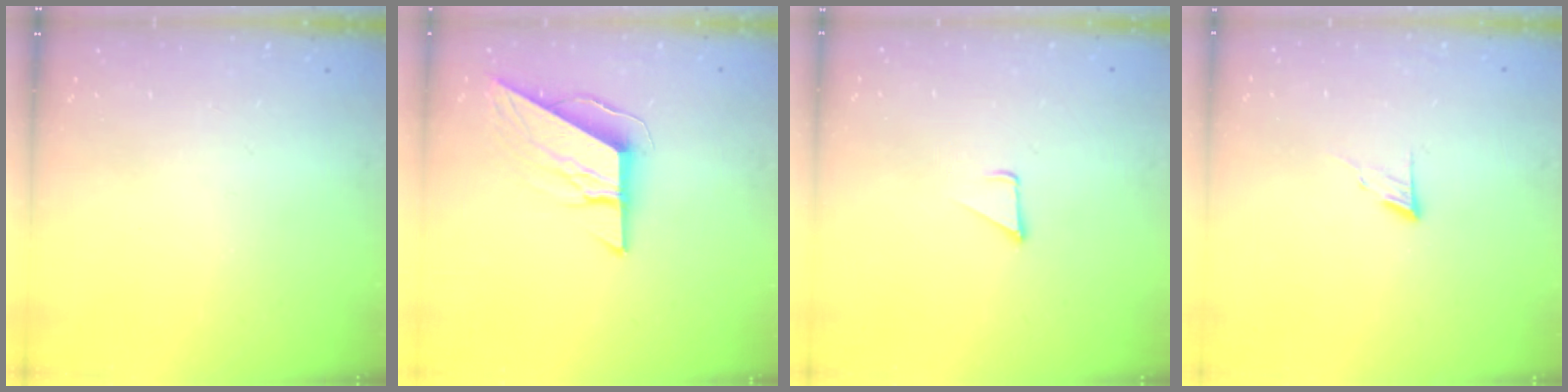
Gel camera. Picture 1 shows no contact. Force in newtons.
{"total": 8.8, "press": 8.8, "slide": 0.5}
{"total": 1.7, "press": 1.7, "slide": 0.1}
{"total": 6.0, "press": 5.9, "slide": 0.6}